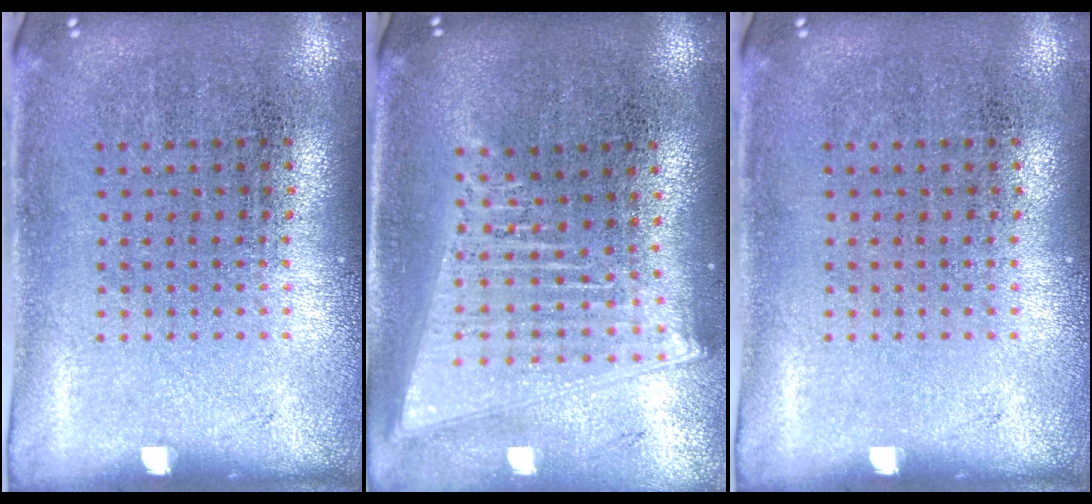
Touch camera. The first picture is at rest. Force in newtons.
{"total": 2.0, "press": 1.7, "slide": 1.1}
{"total": 0.0}